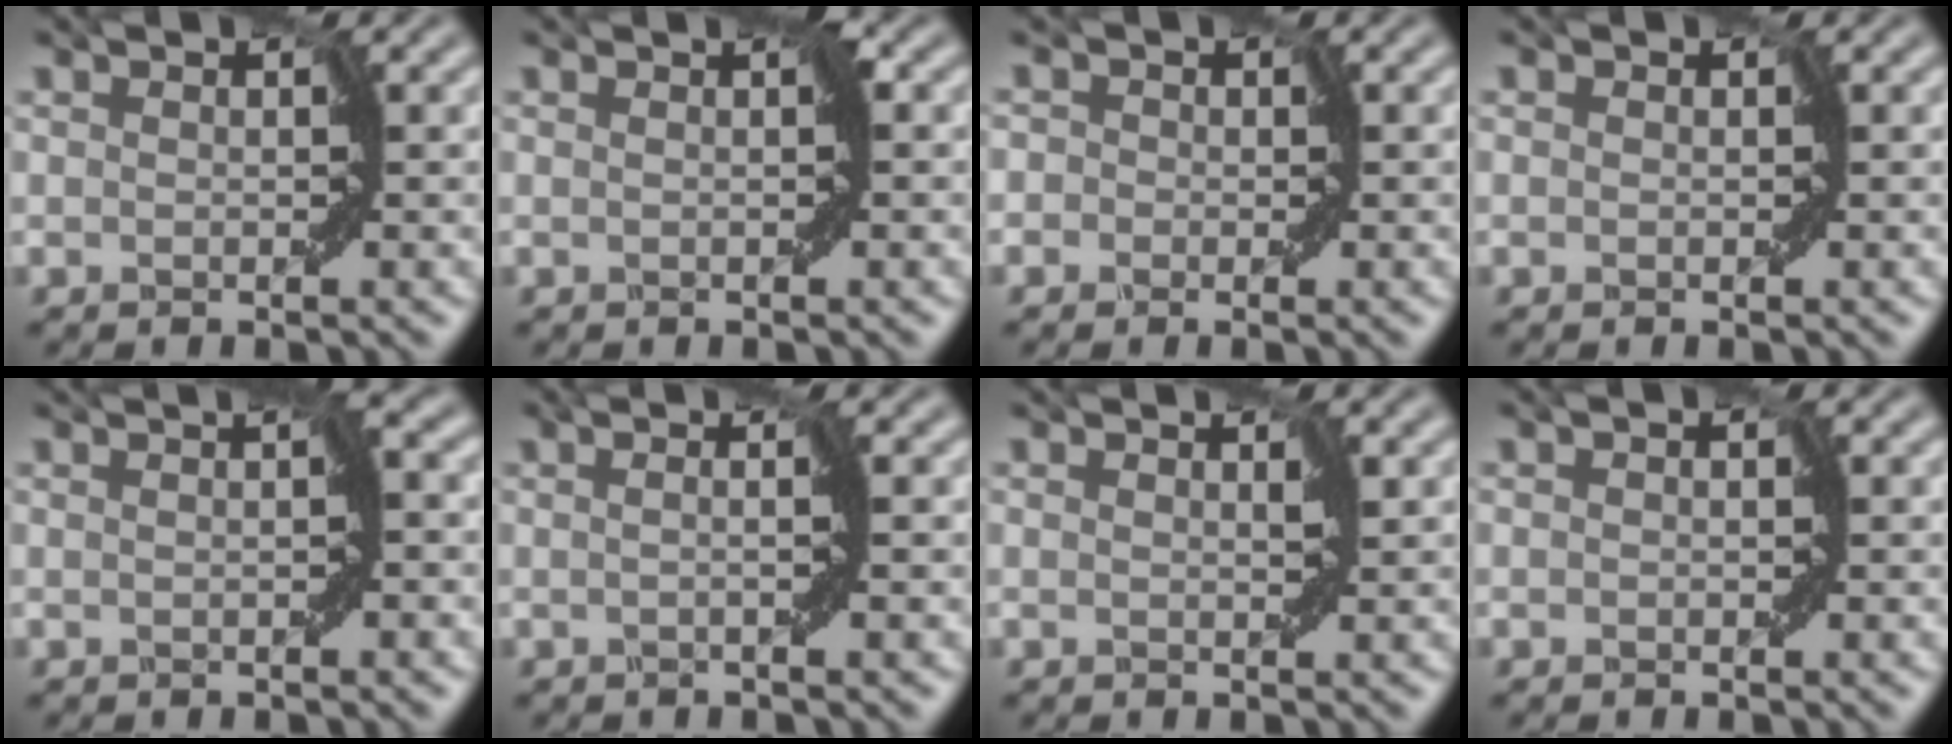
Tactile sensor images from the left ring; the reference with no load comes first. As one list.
[{"total": 0.6, "force": [-0.1, 0.0, 0.6], "torque": [-0.010, 0.000, -0.003]}, {"total": 2.3, "force": [-0.1, 2.3, 0.4], "torque": [0.017, 0.020, -0.037]}, {"total": 0.0}, {"total": 1.1, "force": [-0.2, 0.0, 1.1], "torque": [-0.023, 0.000, -0.007]}, {"total": 0.9, "force": [0.0, -0.6, 0.7], "torque": [-0.017, 0.000, -0.004]}, {"total": 0.5, "force": [0.3, 0.1, 0.4], "torque": [-0.005, -0.001, 0.003]}, {"total": 0.0}]